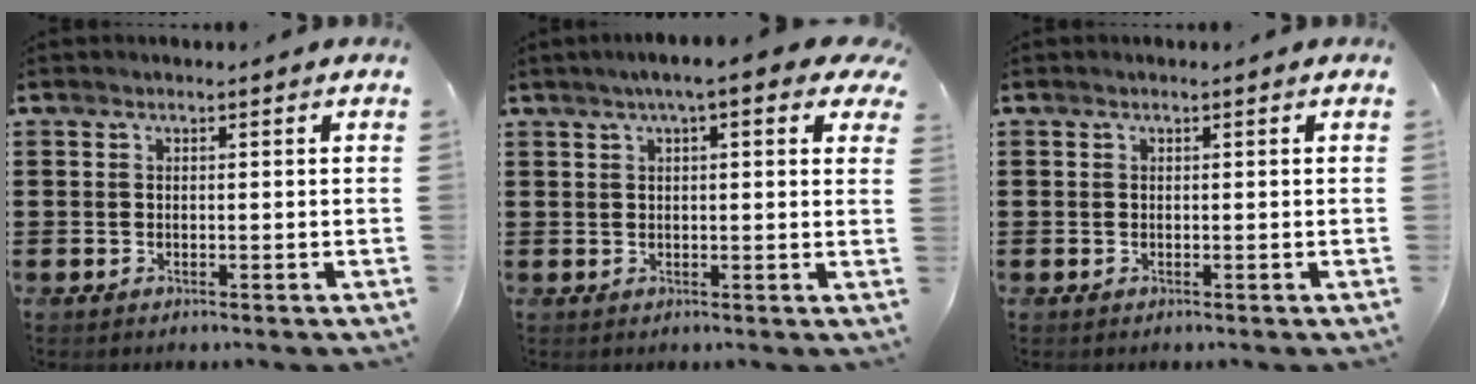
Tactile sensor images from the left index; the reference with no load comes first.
{"total": 4.9, "force": [3.0, 0.6, 3.9], "torque": [-0.074, 0.005, 0.049]}
{"total": 0.0}